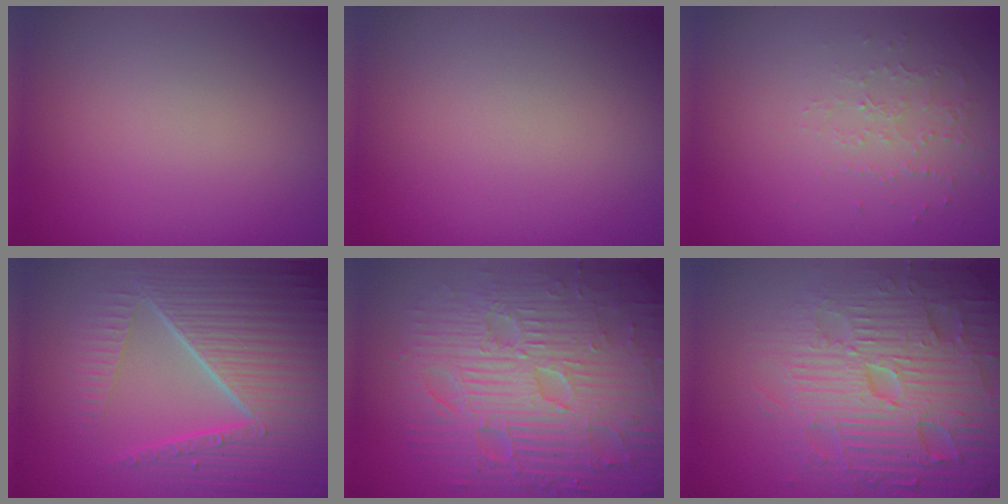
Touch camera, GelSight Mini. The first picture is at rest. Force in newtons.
{"total": 0.0}
{"total": 1.0, "press": 0.7, "slide": 0.8}
{"total": 8.6, "press": 6.0, "slide": 6.2}
{"total": 12.0, "press": 7.8, "slide": 9.1}
{"total": 7.6, "press": 7.4, "slide": 1.8}